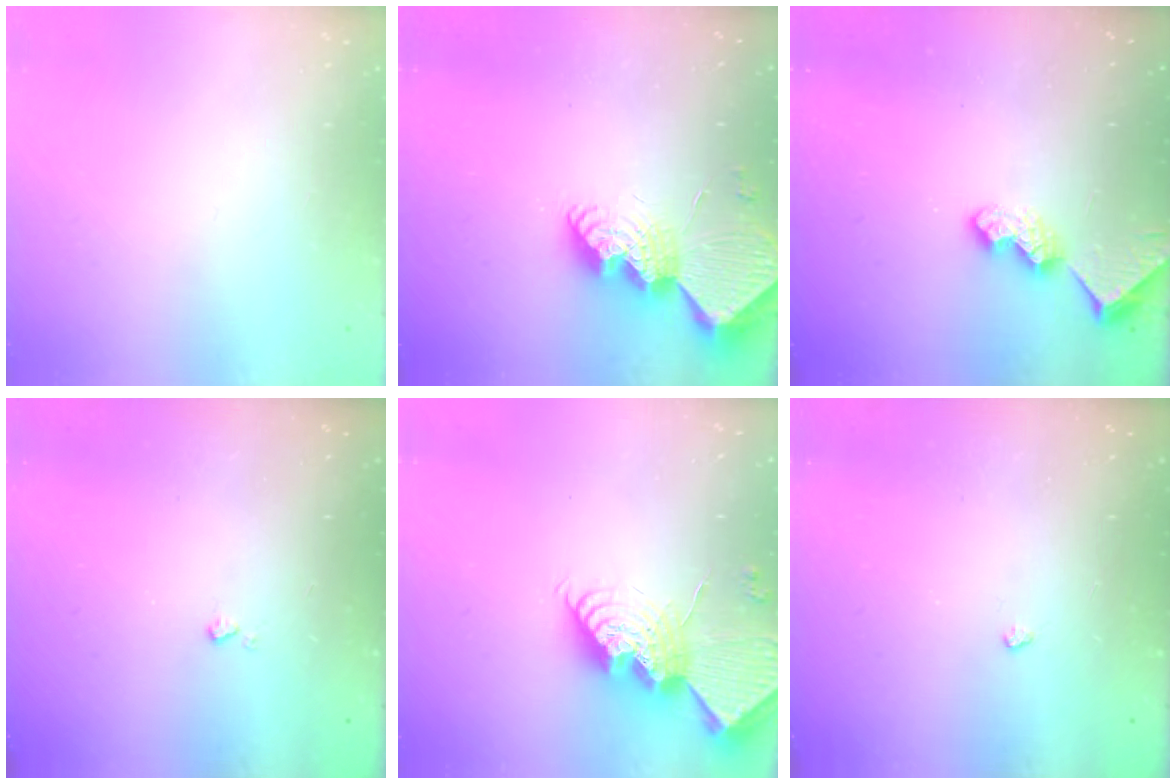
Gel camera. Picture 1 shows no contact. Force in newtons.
{"total": 11.4, "press": 11.4, "slide": 0.9}
{"total": 8.5, "press": 8.5, "slide": 0.6}
{"total": 2.5, "press": 2.4, "slide": 0.5}
{"total": 15.8, "press": 15.7, "slide": 1.0}
{"total": 3.0, "press": 2.9, "slide": 0.4}